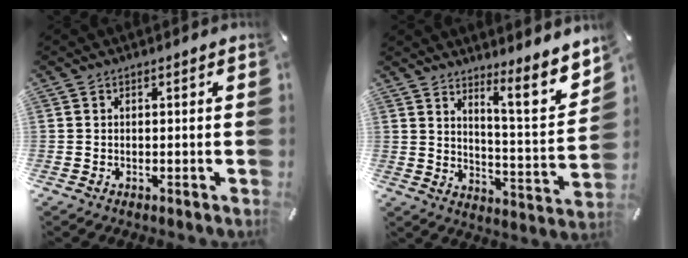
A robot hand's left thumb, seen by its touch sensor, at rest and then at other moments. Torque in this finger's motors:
{"motor_torque": [0.63, -0.55, 0.36, -0.21, 0.11]}